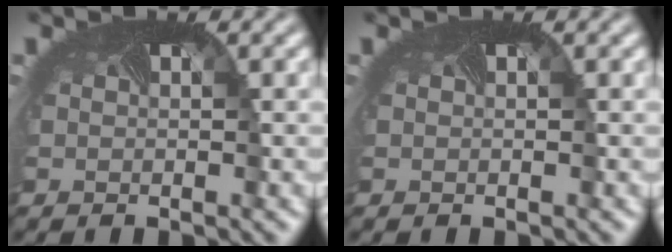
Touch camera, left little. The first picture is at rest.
{"total": 0.0}